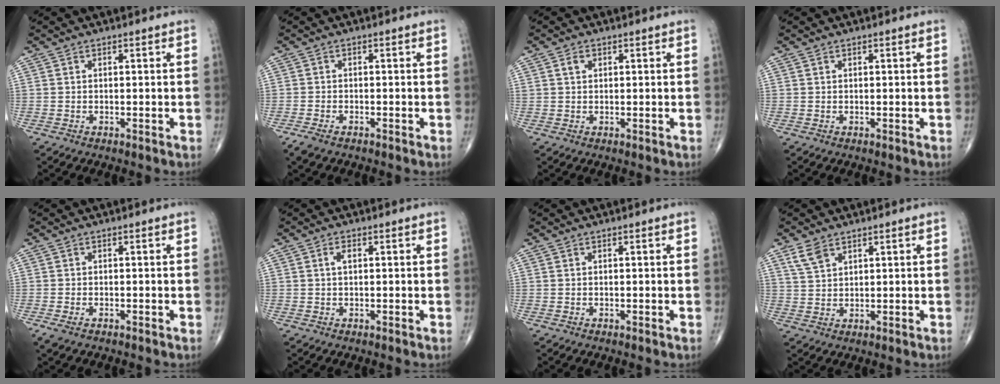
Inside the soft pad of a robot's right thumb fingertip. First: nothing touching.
{"total": 2.5, "force": [-1.8, 1.0, 1.4], "torque": [-0.036, -0.002, -0.032]}
{"total": 1.7, "force": [0.7, 1.2, 1.0], "torque": [-0.013, 0.002, 0.013]}
{"total": 0.0}
{"total": 1.7, "force": [-1.0, 0.8, 1.1], "torque": [-0.031, -0.004, -0.018]}
{"total": 1.7, "force": [0.4, 0.9, 1.4], "torque": [-0.024, 0.007, 0.007]}
{"total": 0.0}
{"total": 4.1, "force": [2.7, 2.5, 2.0], "torque": [-0.032, -0.008, 0.059]}